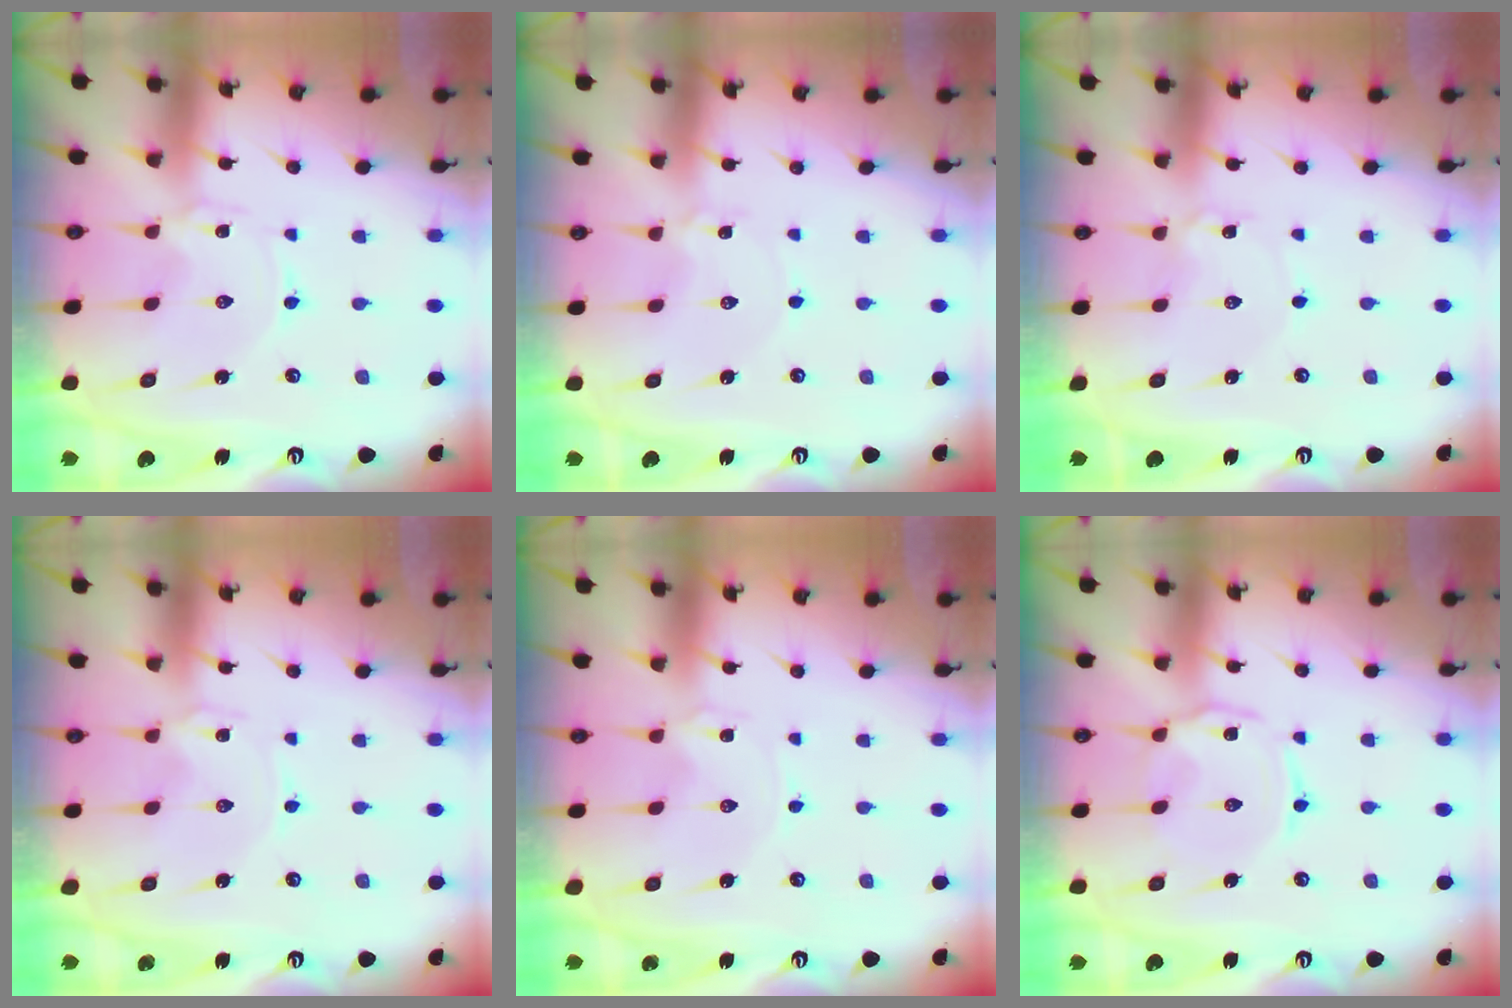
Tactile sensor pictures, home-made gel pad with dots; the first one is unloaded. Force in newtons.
{"total": 1.4, "press": 1.4, "slide": 0.1}
{"total": 1.6, "press": 1.6, "slide": 0.1}
{"total": 0.0}
{"total": 0.0}
{"total": 2.9, "press": 2.8, "slide": 0.4}